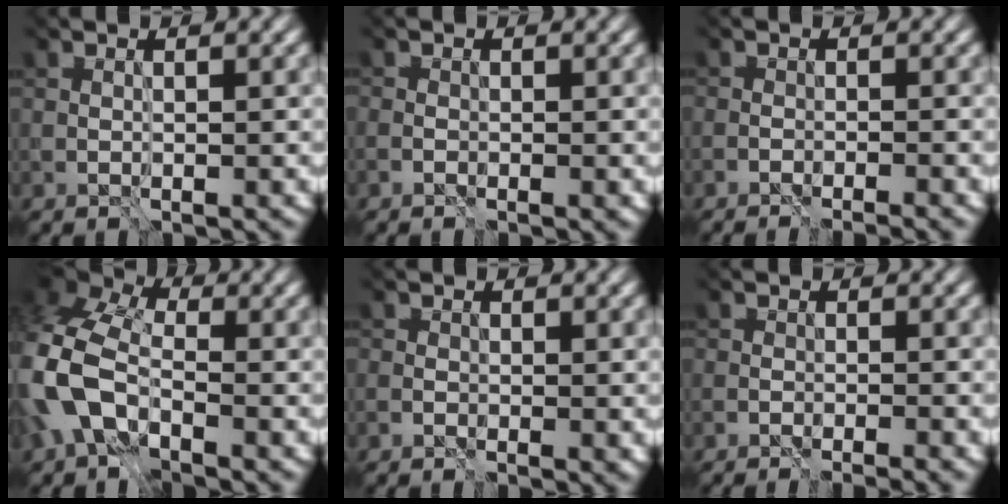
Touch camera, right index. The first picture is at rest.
{"total": 0.7, "force": [-0.5, 0.5, 0.1], "torque": [-0.005, -0.003, -0.010]}
{"total": 1.2, "force": [-1.2, 0.2, 0.4], "torque": [0.006, 0.000, -0.020]}
{"total": 9.3, "force": [-1.7, 6.2, 6.6], "torque": [-0.191, 0.004, -0.052]}
{"total": 0.8, "force": [-0.4, 0.7, 0.3], "torque": [-0.010, -0.003, -0.009]}
{"total": 1.1, "force": [-0.8, 0.3, 0.6], "torque": [-0.005, -0.005, -0.016]}